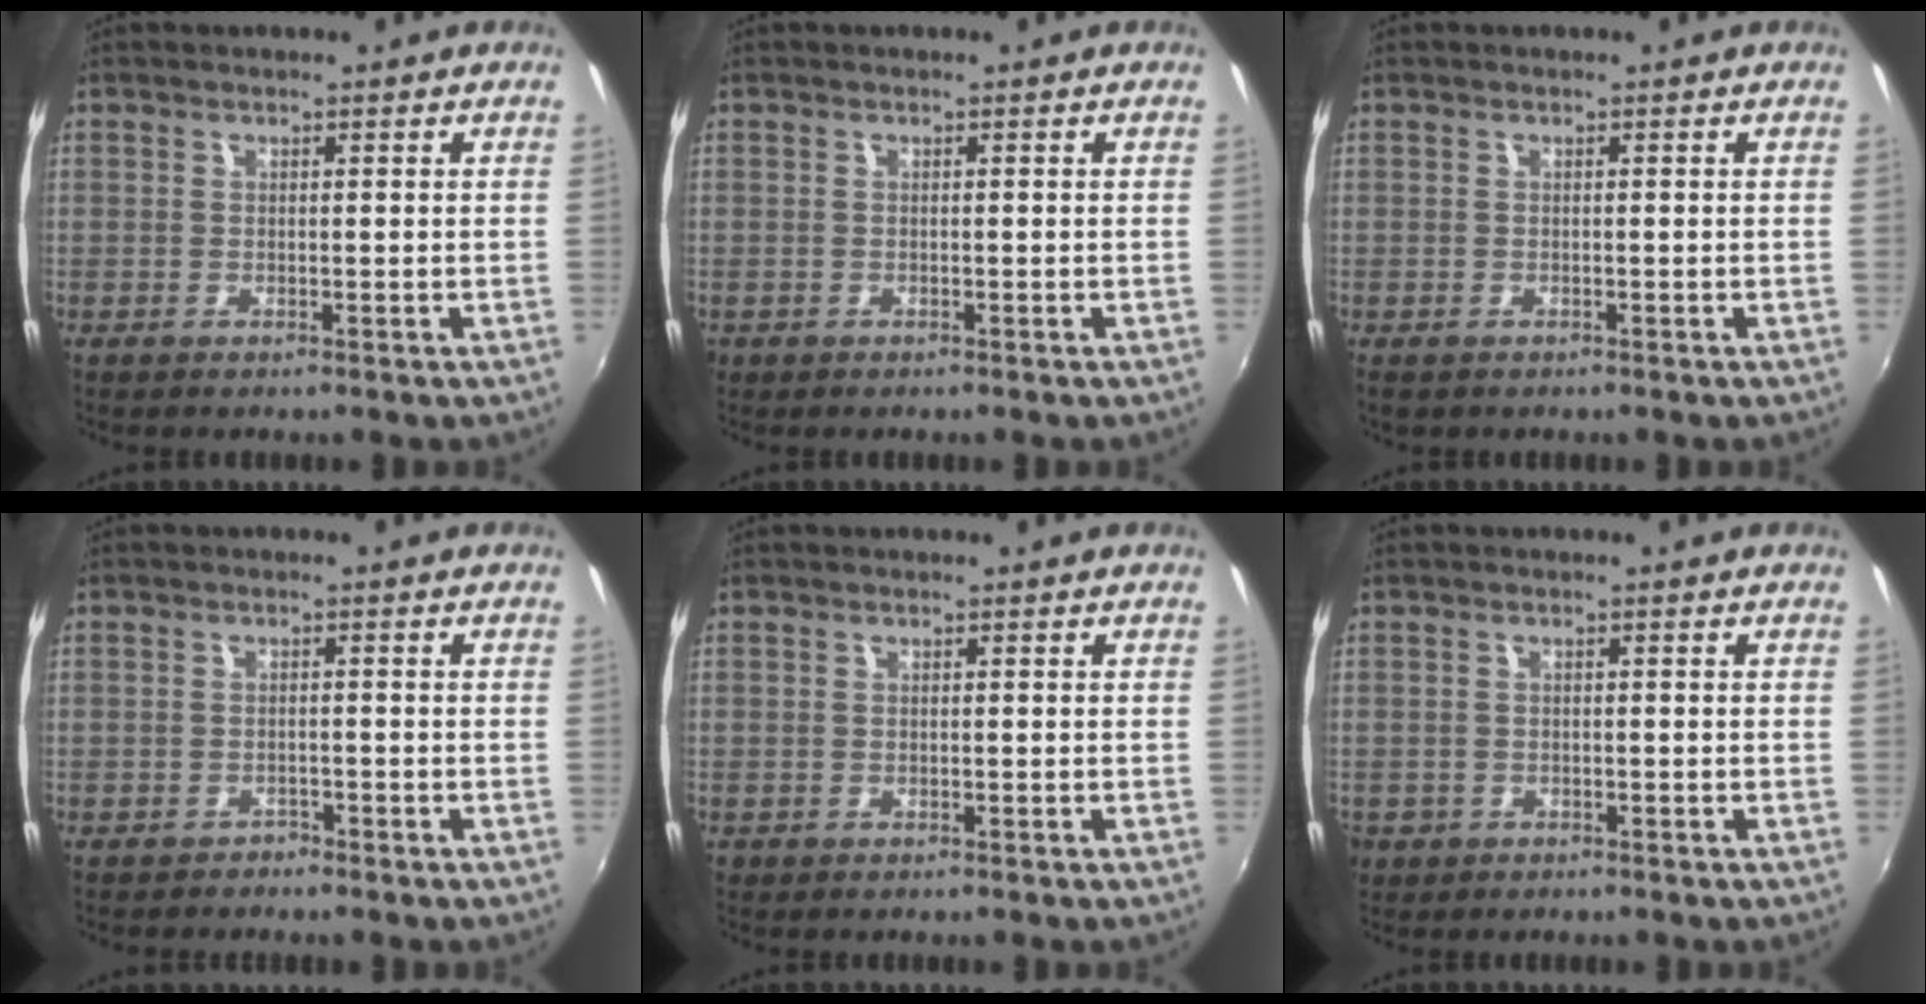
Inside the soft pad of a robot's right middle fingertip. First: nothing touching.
{"total": 0.8, "force": [-0.4, 0.7, 0.2], "torque": [-0.005, -0.004, -0.006]}
{"total": 0.9, "force": [-0.6, 0.6, 0.4], "torque": [-0.010, -0.003, -0.009]}
{"total": 1.5, "force": [-1.4, 0.6, -0.1], "torque": [-0.003, 0.002, -0.021]}
{"total": 0.6, "force": [-0.3, 0.5, 0.1], "torque": [-0.001, -0.003, -0.005]}
{"total": 3.6, "force": [-1.3, 3.1, 1.3], "torque": [-0.034, -0.006, -0.017]}